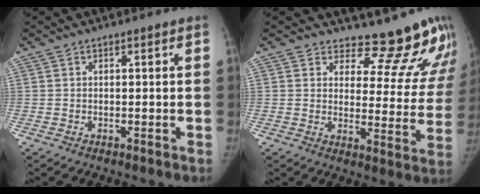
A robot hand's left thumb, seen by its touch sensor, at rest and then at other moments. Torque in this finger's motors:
{"motor_torque": [0.09, 0.02, 0.06, 0.00, -0.04]}